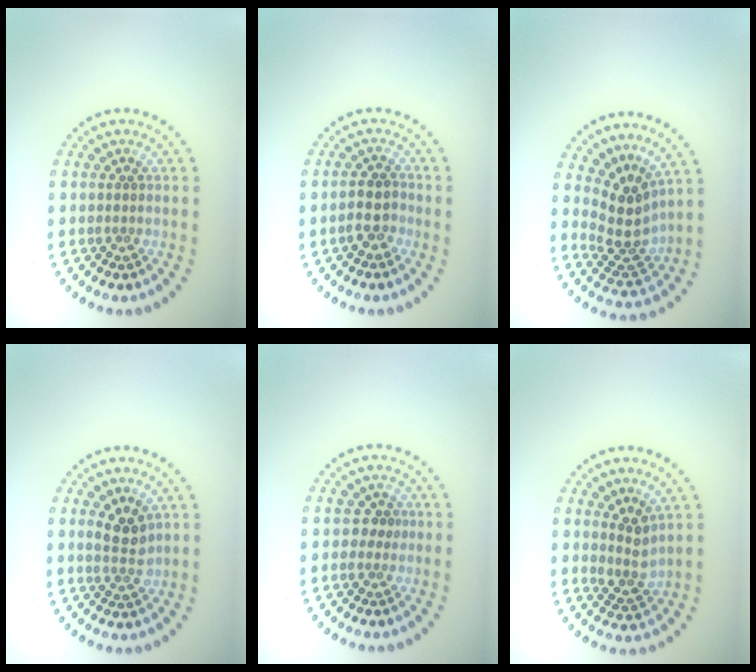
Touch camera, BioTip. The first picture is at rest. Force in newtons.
{"total": 2.4, "press": 2.2, "slide": 0.9}
{"total": 3.5, "press": 2.8, "slide": 2.2}
{"total": 2.4, "press": 2.3, "slide": 0.8}
{"total": 1.3, "press": 1.2, "slide": 0.6}
{"total": 2.5, "press": 2.0, "slide": 1.6}